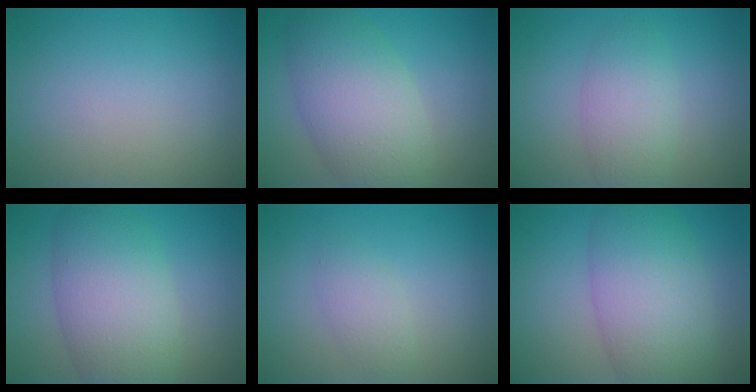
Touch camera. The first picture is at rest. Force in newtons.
{"total": 7.3, "press": 7.3, "slide": 0.4}
{"total": 3.6, "press": 3.6, "slide": 0.3}
{"total": 7.6, "press": 7.6, "slide": 0.3}
{"total": 1.9, "press": 1.9, "slide": 0.1}
{"total": 7.8, "press": 7.8, "slide": 0.3}